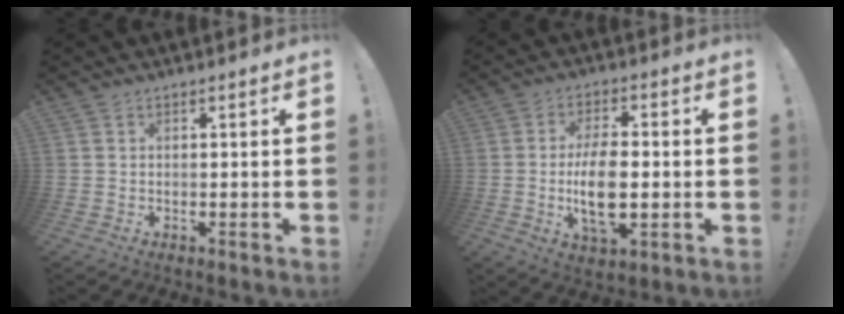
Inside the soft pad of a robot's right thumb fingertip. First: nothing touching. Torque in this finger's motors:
{"motor_torque": [2.16, 2.22, 1.16, -0.96, 0.66]}